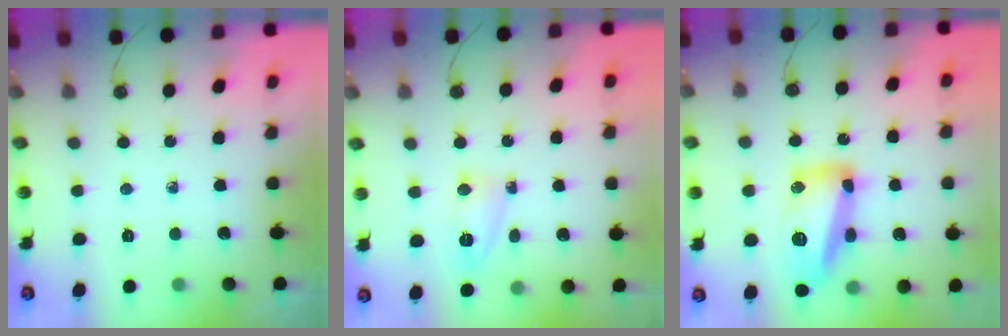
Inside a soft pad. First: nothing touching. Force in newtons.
{"total": 4.5, "press": 4.3, "slide": 1.3}
{"total": 15.4, "press": 15.4, "slide": 1.0}